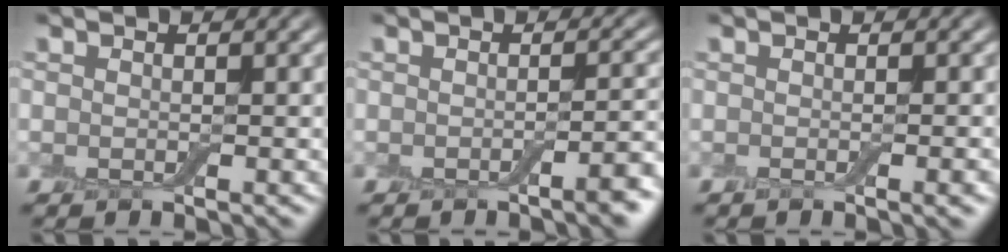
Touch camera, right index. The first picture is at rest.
{"total": 2.5, "force": [-1.2, 0.6, 2.1], "torque": [-0.023, 0.005, -0.022]}
{"total": 2.2, "force": [-0.7, 0.7, 1.9], "torque": [-0.015, 0.000, -0.009]}